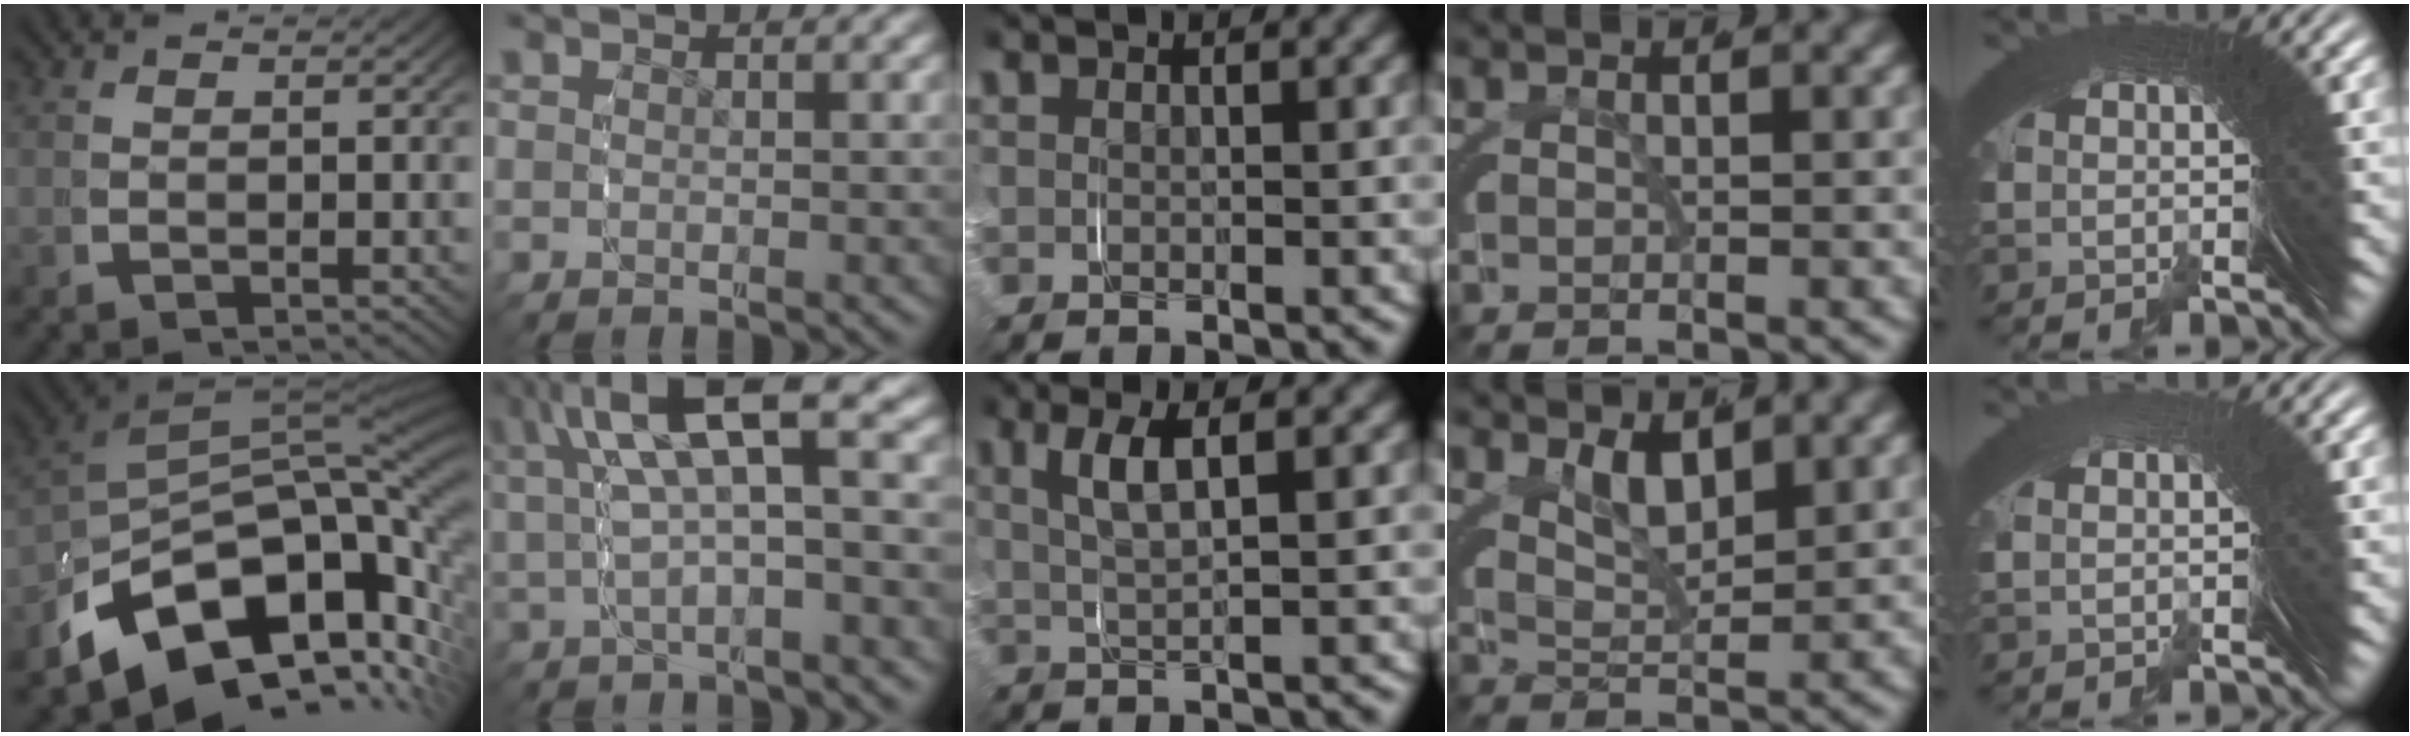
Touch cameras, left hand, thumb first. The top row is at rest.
{"thumb": {"total": 20.7, "force": [-2.8, 13.2, 15.7], "torque": [-0.264, -0.042, -0.029]}, "index": {"total": 7.7, "force": [2.0, 4.2, 6.2], "torque": [-0.109, 0.019, 0.023]}, "middle": {"total": 3.0, "force": [1.0, 0.5, 2.8], "torque": [-0.060, 0.003, 0.019]}, "ring": {"total": 2.8, "force": [2.0, 0.9, 1.7], "torque": [-0.033, -0.006, 0.036]}, "little": {"total": 1.2, "force": [-0.4, -1.1, -0.3], "torque": [0.015, 0.013, -0.005]}}